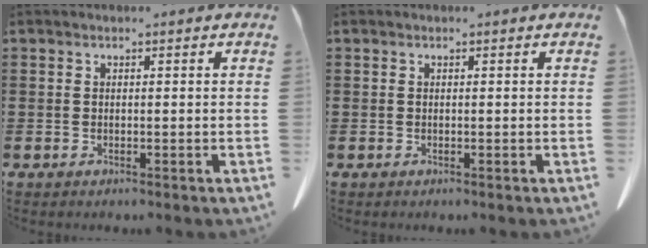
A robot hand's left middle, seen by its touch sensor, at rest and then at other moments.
{"total": 0.0}